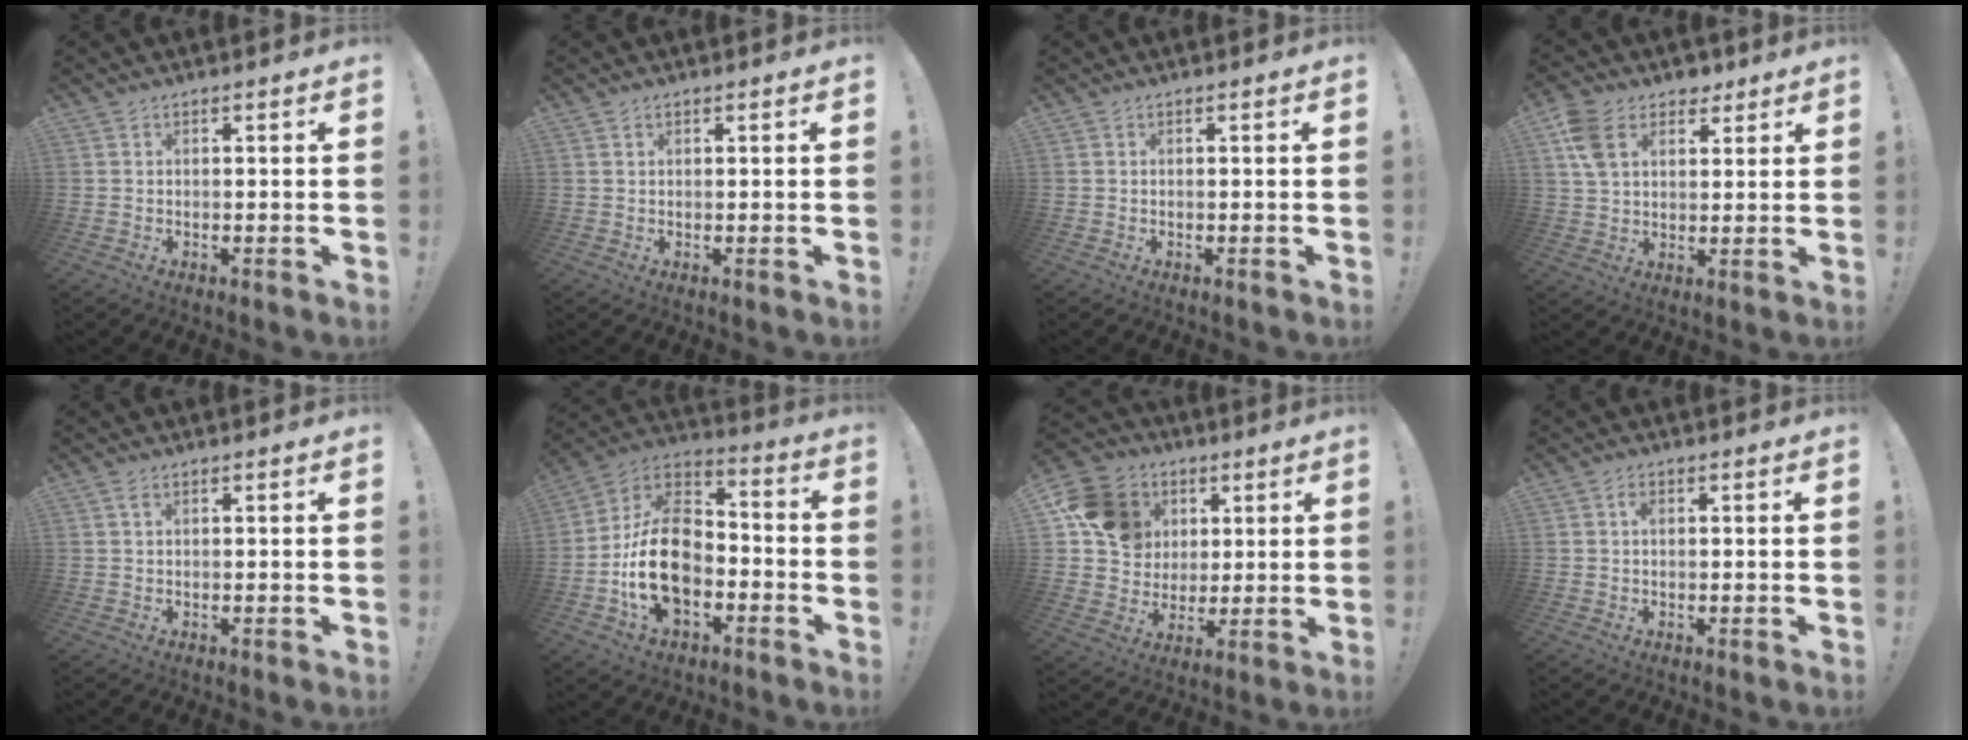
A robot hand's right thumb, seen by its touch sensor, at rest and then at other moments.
{"total": 0.5, "force": [0.4, 0.3, 0.2], "torque": [0.000, -0.002, 0.007]}
{"total": 0.0}
{"total": 10.2, "force": [5.5, 6.8, 5.3], "torque": [-0.111, -0.010, 0.110]}
{"total": 1.4, "force": [0.6, 0.6, 1.2], "torque": [-0.021, 0.001, 0.010]}
{"total": 19.9, "force": [-5.2, 13.8, 13.4], "torque": [-0.224, 0.038, -0.078]}
{"total": 15.0, "force": [4.8, 12.8, 6.0], "torque": [-0.074, -0.007, 0.102]}
{"total": 1.5, "force": [0.3, 0.9, 1.1], "torque": [-0.020, 0.005, 0.002]}